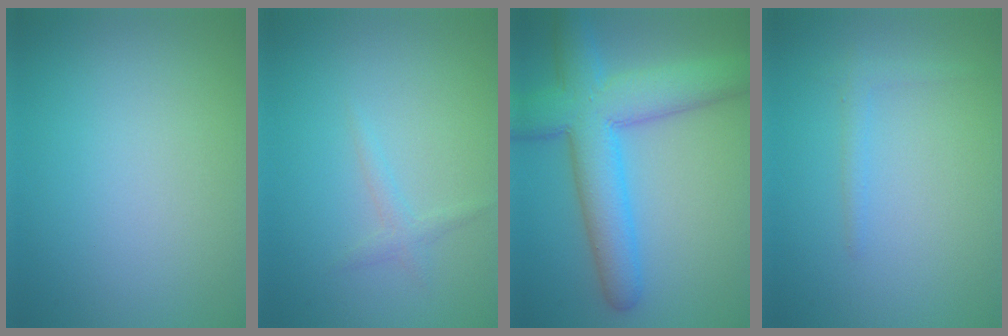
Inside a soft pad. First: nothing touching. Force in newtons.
{"total": 1.1, "press": 1.1, "slide": 0.1}
{"total": 9.0, "press": 9.0, "slide": 0.5}
{"total": 1.1, "press": 1.1, "slide": 0.1}